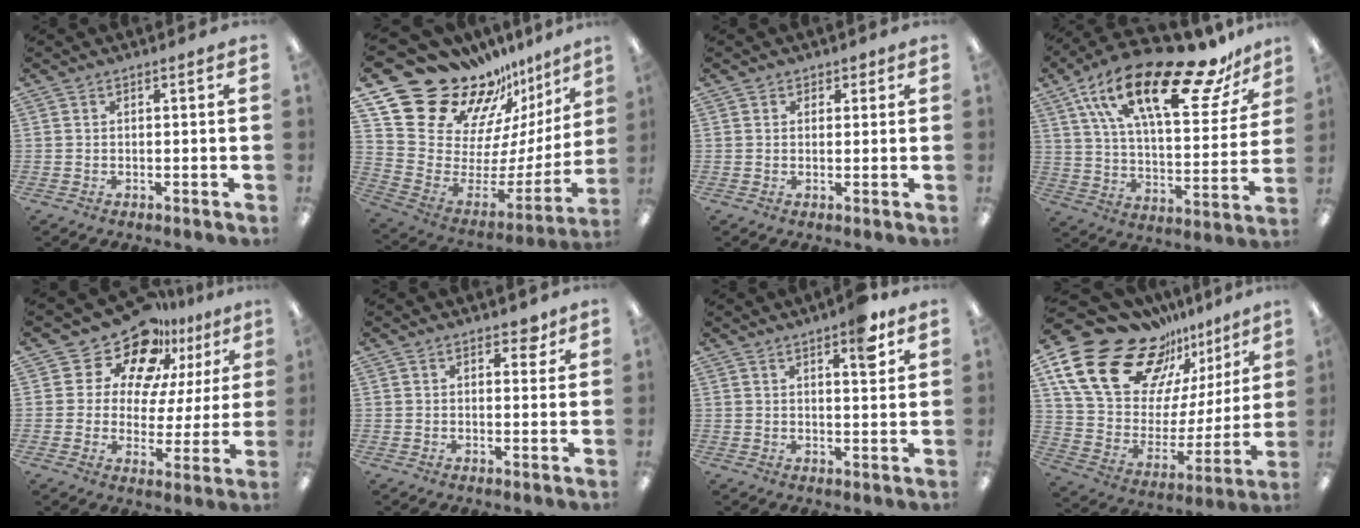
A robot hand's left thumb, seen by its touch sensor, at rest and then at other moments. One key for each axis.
{"total": 22.2, "fx": 18.7, "fy": 9.7, "fz": 7.1, "tx": -0.104, "ty": -0.162, "tz": 0.346}
{"total": 1.7, "fx": 0.7, "fy": 1.5, "fz": 0.2, "tx": 0.004, "ty": 0.000, "tz": 0.010}
{"total": 26.5, "fx": 16.7, "fy": 9.4, "fz": 18.3, "tx": -0.302, "ty": -0.085, "tz": 0.275}
{"total": 16.8, "fx": 12.6, "fy": 9.1, "fz": 6.5, "tx": -0.127, "ty": -0.084, "tz": 0.224}
{"total": 3.1, "fx": 2.0, "fy": 1.8, "fz": 1.6, "tx": -0.003, "ty": -0.008, "tz": 0.028}
{"total": 6.8, "fx": 4.3, "fy": 2.1, "fz": 4.9, "tx": -0.057, "ty": -0.020, "tz": 0.066}
{"total": 23.2, "fx": 16.0, "fy": 13.3, "fz": 10.5, "tx": -0.180, "ty": -0.109, "tz": 0.298}